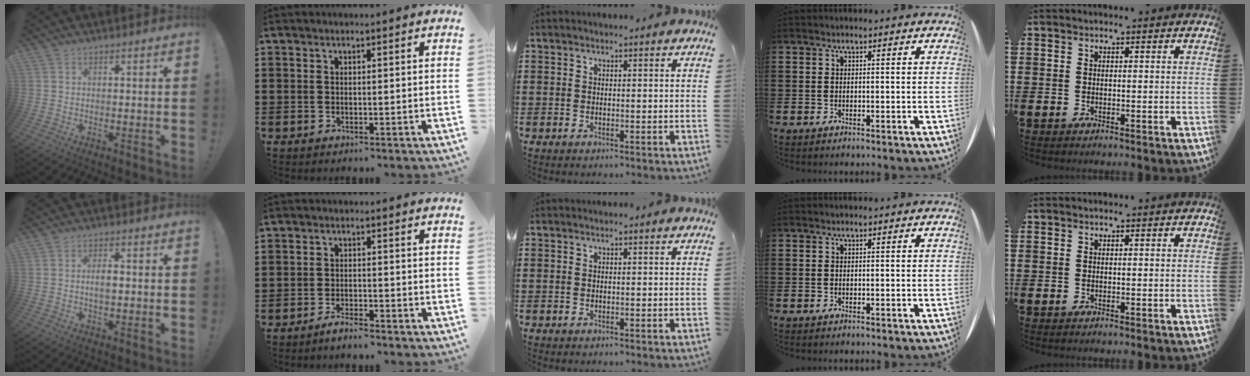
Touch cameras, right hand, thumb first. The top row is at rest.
{"thumb": {"total": 3.6, "force": [-0.1, 1.6, 3.2], "torque": [-0.052, -0.001, -0.008]}, "index": {"total": 2.0, "force": [-1.9, 0.1, 0.6], "torque": [-0.013, 0.002, -0.035]}}